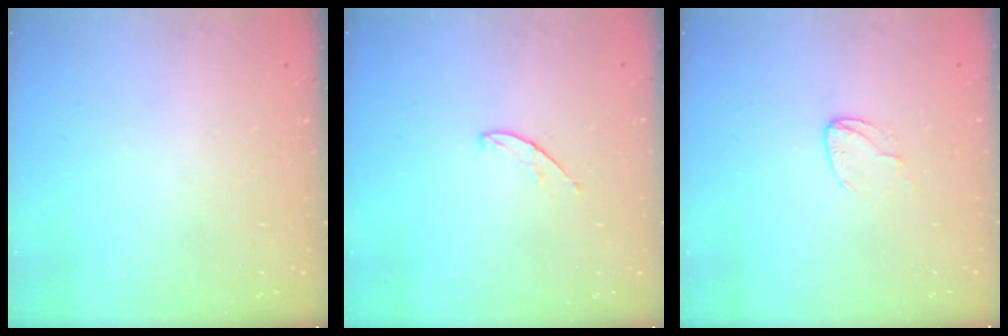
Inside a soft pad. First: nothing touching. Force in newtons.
{"total": 4.4, "press": 4.3, "slide": 0.3}
{"total": 4.4, "press": 4.4, "slide": 0.4}